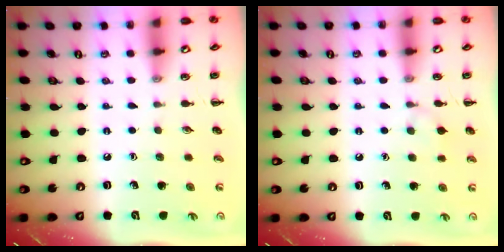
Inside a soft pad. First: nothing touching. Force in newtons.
{"total": 6.5, "press": 6.2, "slide": 1.9}